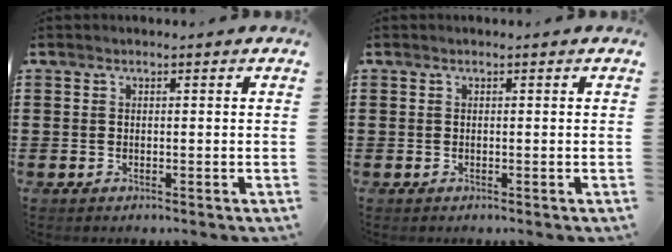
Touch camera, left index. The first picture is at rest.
{"total": 0.0}